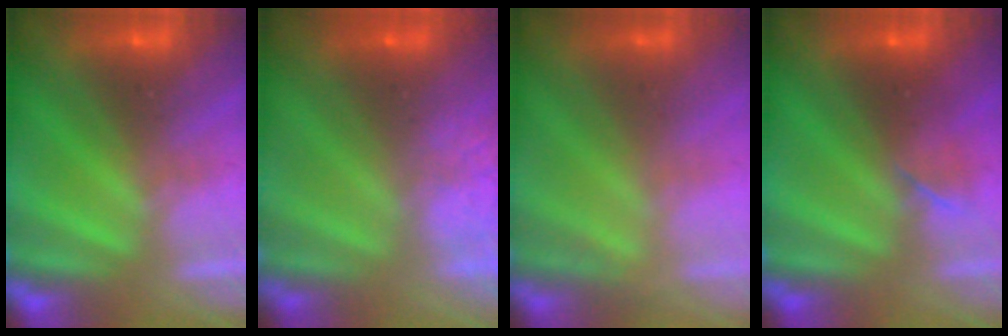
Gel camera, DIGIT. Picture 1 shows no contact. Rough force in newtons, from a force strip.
{"total": 5.5}
{"total": 2.4}
{"total": 2.2}